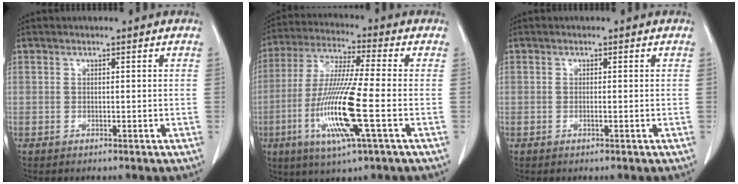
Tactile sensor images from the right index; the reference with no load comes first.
{"total": 14.7, "force": [-4.1, 0.1, 14.1], "torque": [-0.293, -0.019, -0.083]}
{"total": 0.6, "force": [-0.2, -0.1, 0.5], "torque": [-0.010, 0.001, -0.005]}